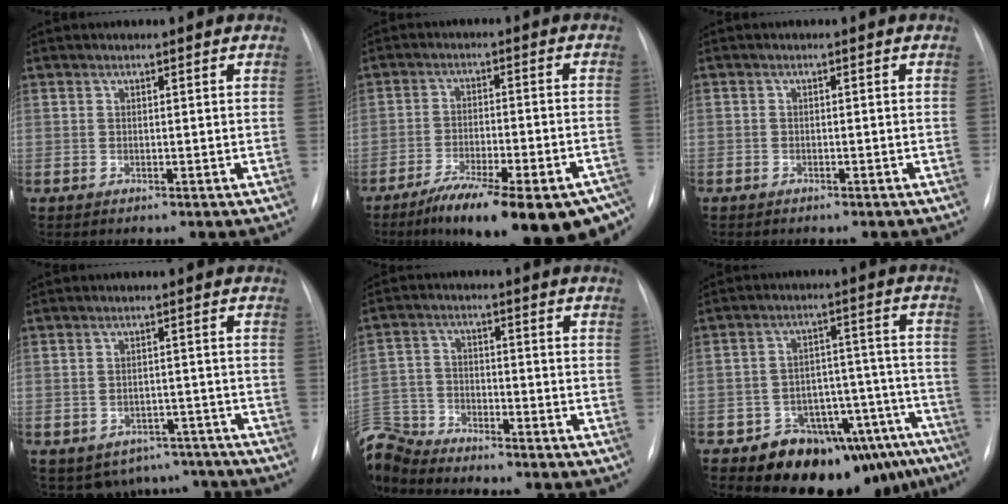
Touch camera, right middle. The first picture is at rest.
{"total": 21.8, "force": [-16.1, 4.6, 14.0], "torque": [-0.141, -0.005, -0.224]}
{"total": 1.1, "force": [-0.7, 0.8, 0.1], "torque": [-0.010, 0.002, -0.009]}
{"total": 8.0, "force": [-6.4, 4.9, 0.5], "torque": [0.008, 0.027, -0.071]}
{"total": 10.7, "force": [-10.1, 2.9, 1.9], "torque": [-0.056, 0.011, -0.194]}
{"total": 14.9, "force": [-11.7, 7.8, 5.1], "torque": [-0.021, 0.073, -0.145]}